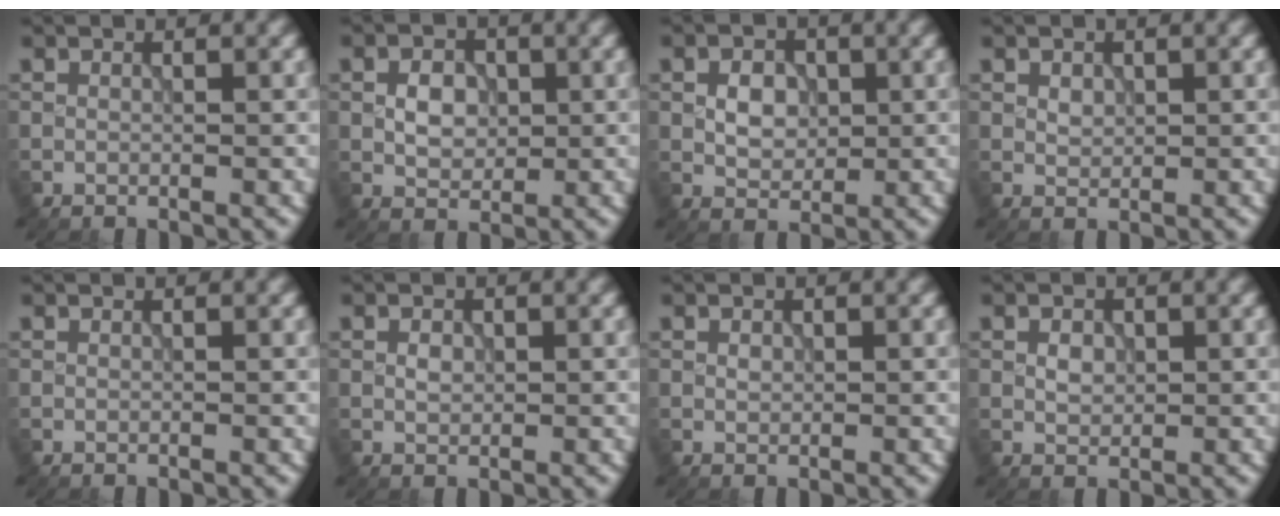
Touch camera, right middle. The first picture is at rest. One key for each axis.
{"total": 2.7, "fx": 0.1, "fy": 2.0, "fz": 1.8, "tx": -0.033, "ty": 0.002, "tz": -0.001}
{"total": 2.7, "fx": 0.2, "fy": 2.0, "fz": 1.8, "tx": -0.031, "ty": 0.000, "tz": 0.002}
{"total": 1.1, "fx": 0.4, "fy": 0.8, "fz": 0.6, "tx": -0.011, "ty": -0.001, "tz": 0.010}
{"total": 0.0}
{"total": 1.0, "fx": 0.1, "fy": 0.8, "fz": 0.7, "tx": -0.013, "ty": 0.000, "tz": 0.001}
{"total": 0.6, "fx": 0.1, "fy": 0.5, "fz": 0.3, "tx": -0.007, "ty": 0.000, "tz": 0.002}
{"total": 1.4, "fx": 0.2, "fy": 1.0, "fz": 0.9, "tx": -0.017, "ty": 0.000, "tz": 0.002}